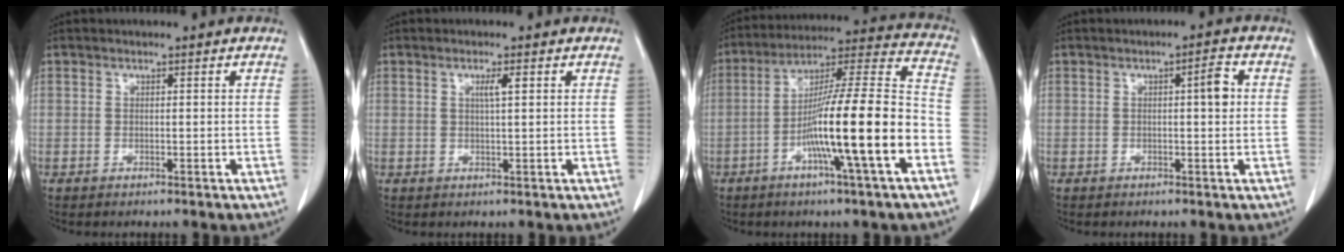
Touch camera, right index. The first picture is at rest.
{"total": 1.9, "force": [0.7, 0.0, 1.7], "torque": [-0.033, 0.000, 0.012]}
{"total": 18.3, "force": [-6.1, -0.2, 17.2], "torque": [-0.283, 0.003, -0.105]}
{"total": 2.8, "force": [0.5, 0.4, 2.8], "torque": [-0.040, 0.005, 0.006]}